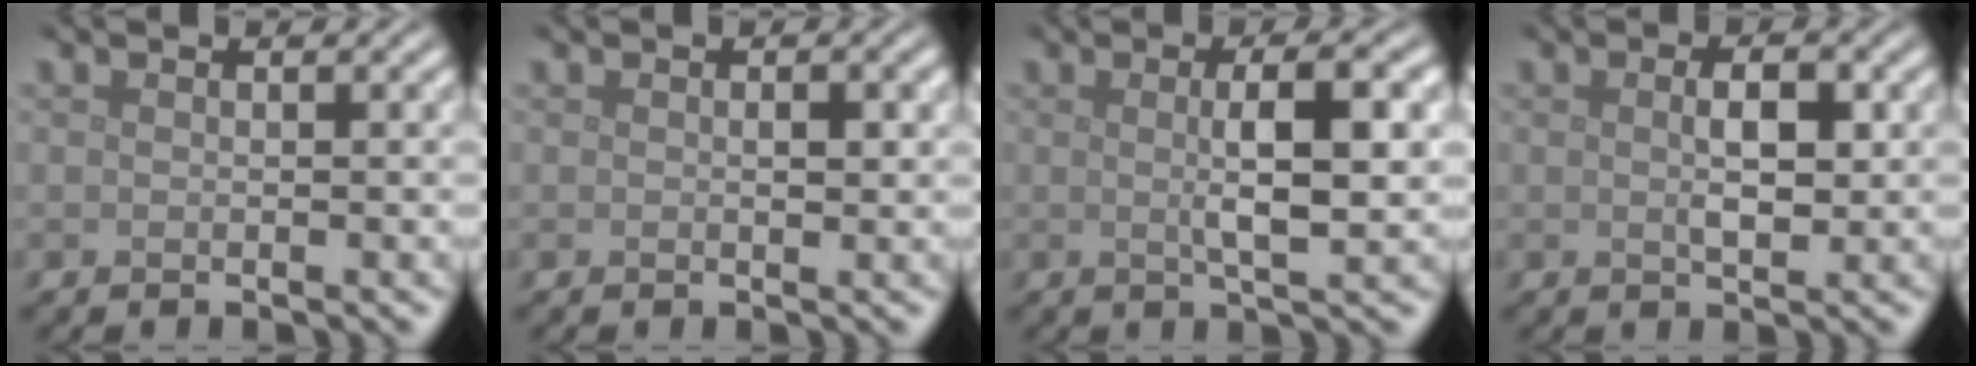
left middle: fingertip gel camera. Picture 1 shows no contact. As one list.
[{"total": 1.0, "force": [0.1, 0.5, 0.9], "torque": [-0.012, -0.002, 0.002]}, {"total": 5.0, "force": [0.5, 1.1, 4.9], "torque": [-0.077, 0.006, 0.009]}, {"total": 2.8, "force": [0.4, 1.2, 2.5], "torque": [-0.046, -0.001, 0.007]}]